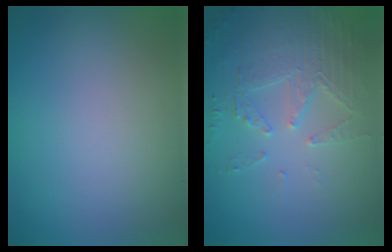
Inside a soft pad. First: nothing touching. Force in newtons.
{"total": 4.2, "press": 3.6, "slide": 2.3}